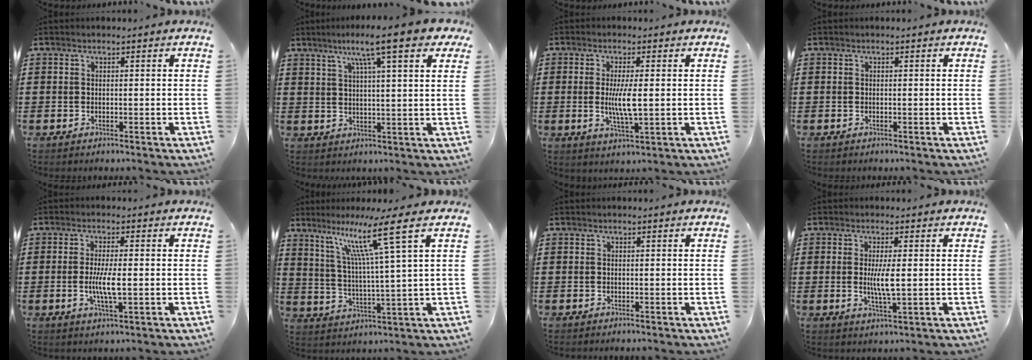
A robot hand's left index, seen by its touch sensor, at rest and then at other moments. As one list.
[{"total": 9.8, "force": [6.3, 0.9, 7.4], "torque": [-0.136, -0.010, 0.101]}, {"total": 5.5, "force": [0.2, 1.1, 5.4], "torque": [-0.113, -0.006, -0.003]}, {"total": 0.0}, {"total": 5.1, "force": [-0.5, 0.9, 5.0], "torque": [-0.102, -0.007, -0.013]}, {"total": 11.2, "force": [6.6, -0.8, 9.0], "torque": [-0.183, -0.019, 0.101]}, {"total": 0.0}, {"total": 4.6, "force": [0.3, 0.7, 4.5], "torque": [-0.091, -0.005, 0.001]}]